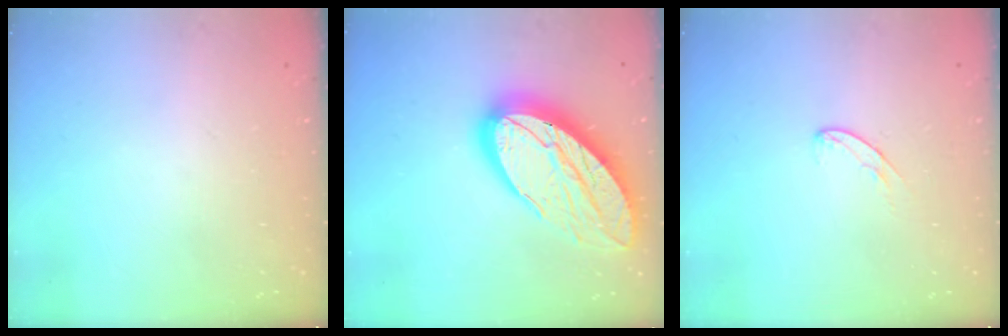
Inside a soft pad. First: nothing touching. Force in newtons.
{"total": 26.8, "press": 26.7, "slide": 2.4}
{"total": 5.4, "press": 5.4, "slide": 0.4}